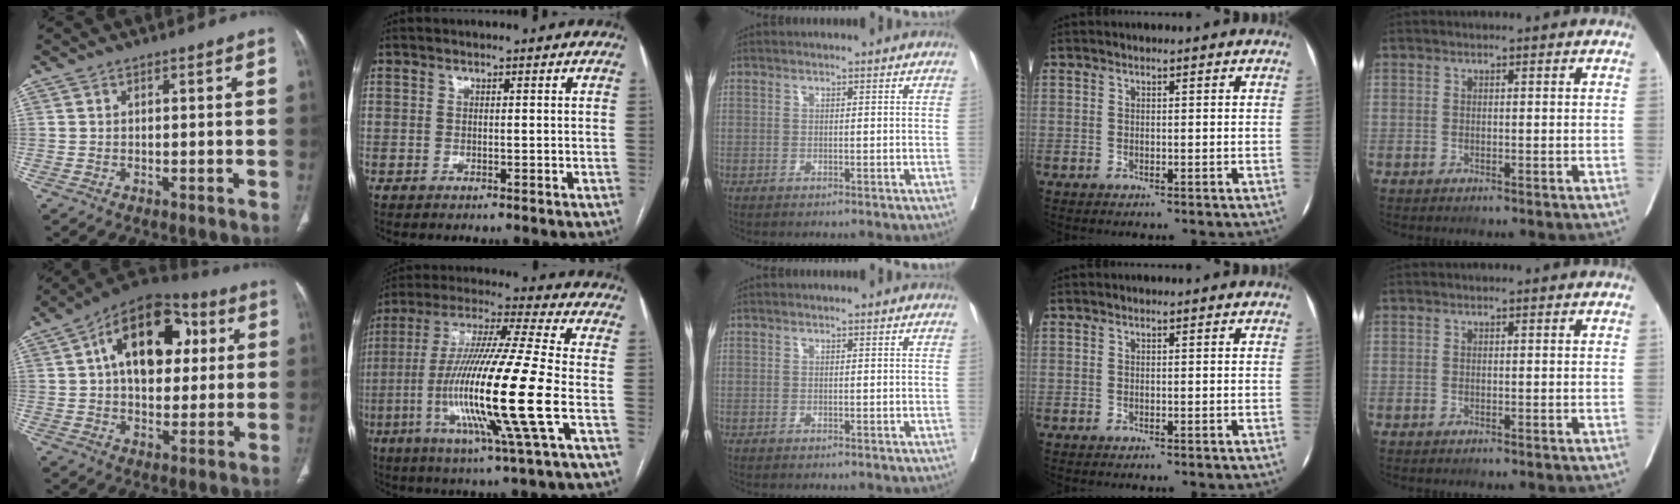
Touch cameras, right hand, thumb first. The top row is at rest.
{"thumb": {"total": 19.6, "force": [4.6, 12.3, 14.6], "torque": [-0.180, 0.014, 0.061]}, "index": {"total": 19.8, "force": [-4.7, -1.1, 19.2], "torque": [-0.380, -0.022, -0.100]}}